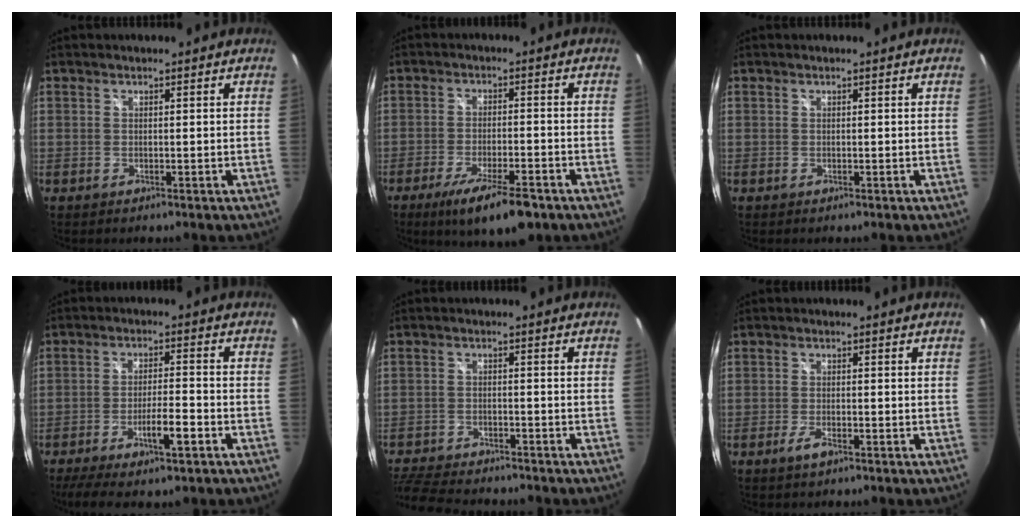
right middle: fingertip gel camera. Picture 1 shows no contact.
{"total": 11.3, "force": [-7.5, 2.7, 8.0], "torque": [-0.156, -0.029, -0.121]}
{"total": 0.0}
{"total": 9.4, "force": [-5.6, 1.4, 7.4], "torque": [-0.149, -0.011, -0.095]}
{"total": 12.0, "force": [-10.7, 2.9, 4.5], "torque": [-0.123, -0.017, -0.180]}
{"total": 2.4, "force": [-1.6, 0.5, 1.7], "torque": [-0.040, -0.004, -0.033]}